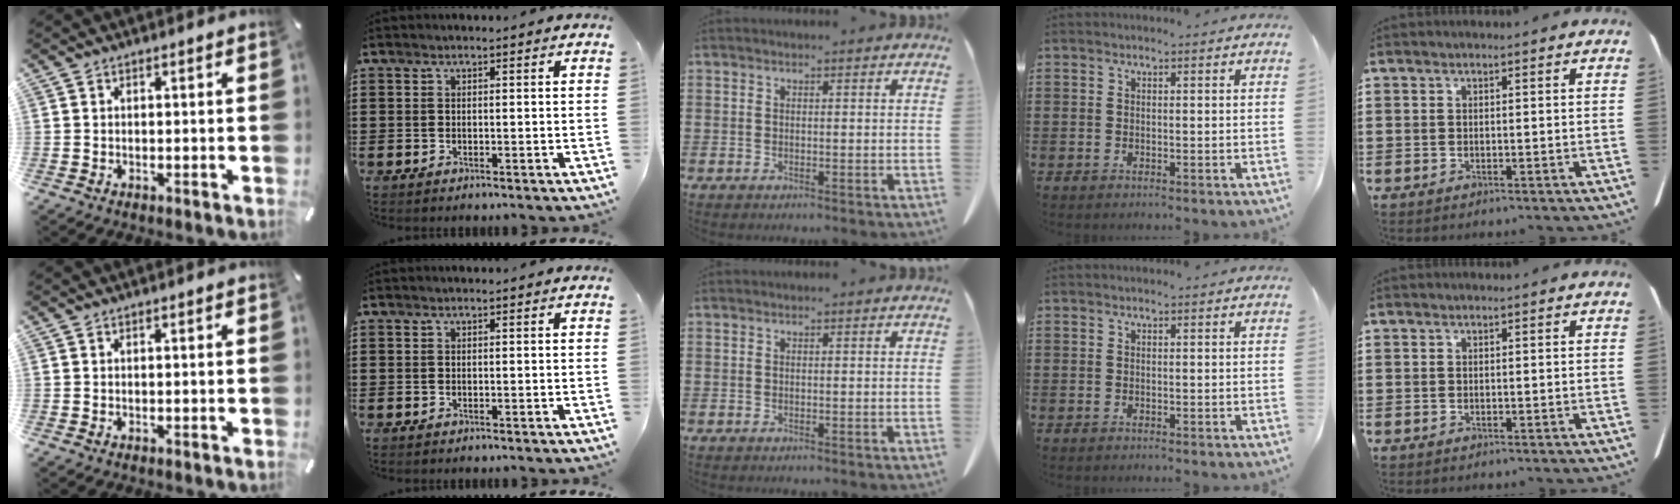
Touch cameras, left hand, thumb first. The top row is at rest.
{}